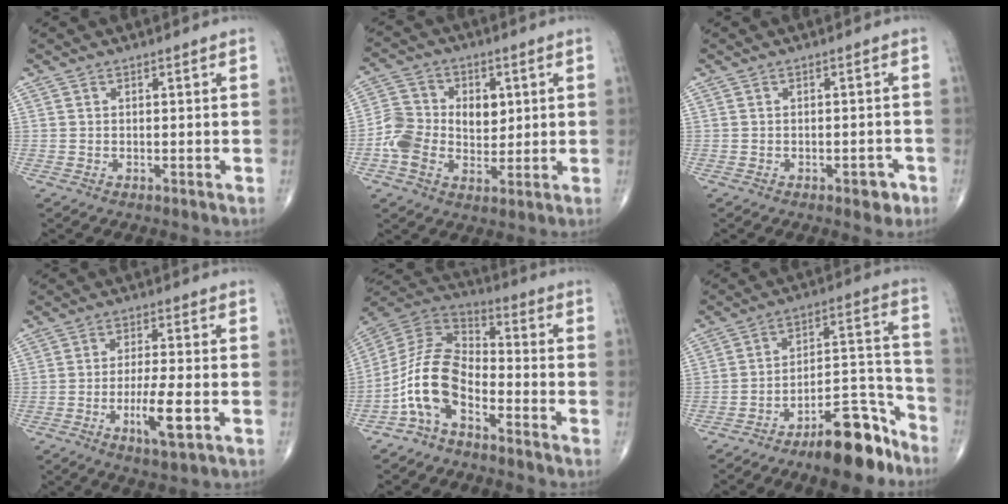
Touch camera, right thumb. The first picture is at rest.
{"total": 10.8, "force": [0.1, 8.1, 7.1], "torque": [-0.096, 0.009, -0.002]}
{"total": 3.2, "force": [-1.7, 1.5, 2.2], "torque": [-0.014, 0.013, -0.018]}
{"total": 7.8, "force": [-2.5, 1.5, 7.2], "torque": [-0.132, 0.001, -0.043]}
{"total": 11.3, "force": [-5.7, 5.5, 8.1], "torque": [-0.161, 0.067, -0.123]}
{"total": 14.4, "force": [-10.6, 4.5, 8.7], "torque": [-0.095, 0.107, -0.171]}